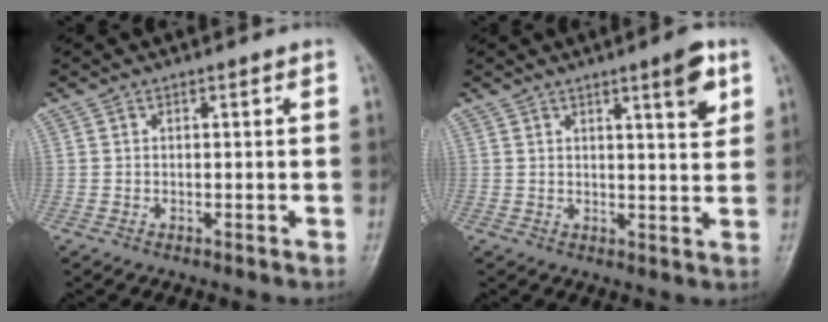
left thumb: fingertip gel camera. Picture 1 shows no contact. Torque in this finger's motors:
{"motor_torque": [0.01, -0.05, 0.03, -0.27, 0.06]}